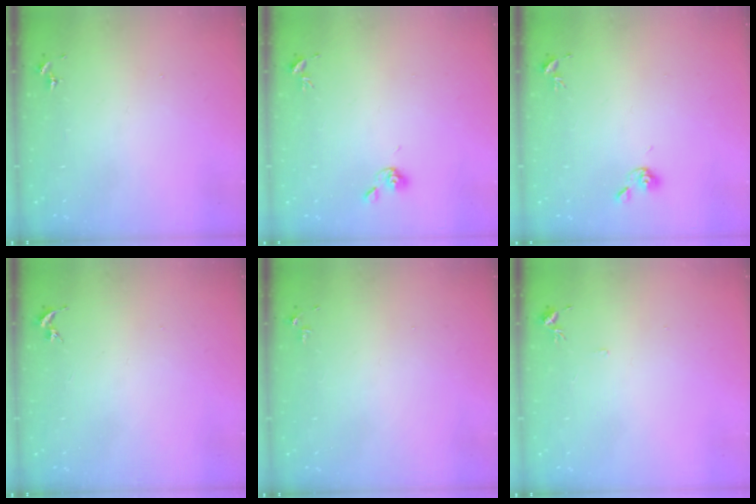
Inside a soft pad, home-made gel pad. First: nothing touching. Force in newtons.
{"total": 5.6, "press": 5.6, "slide": 1.0}
{"total": 5.6, "press": 5.6, "slide": 1.0}
{"total": 0.0}
{"total": 2.8, "press": 2.8, "slide": 0.4}
{"total": 4.3, "press": 4.2, "slide": 0.6}